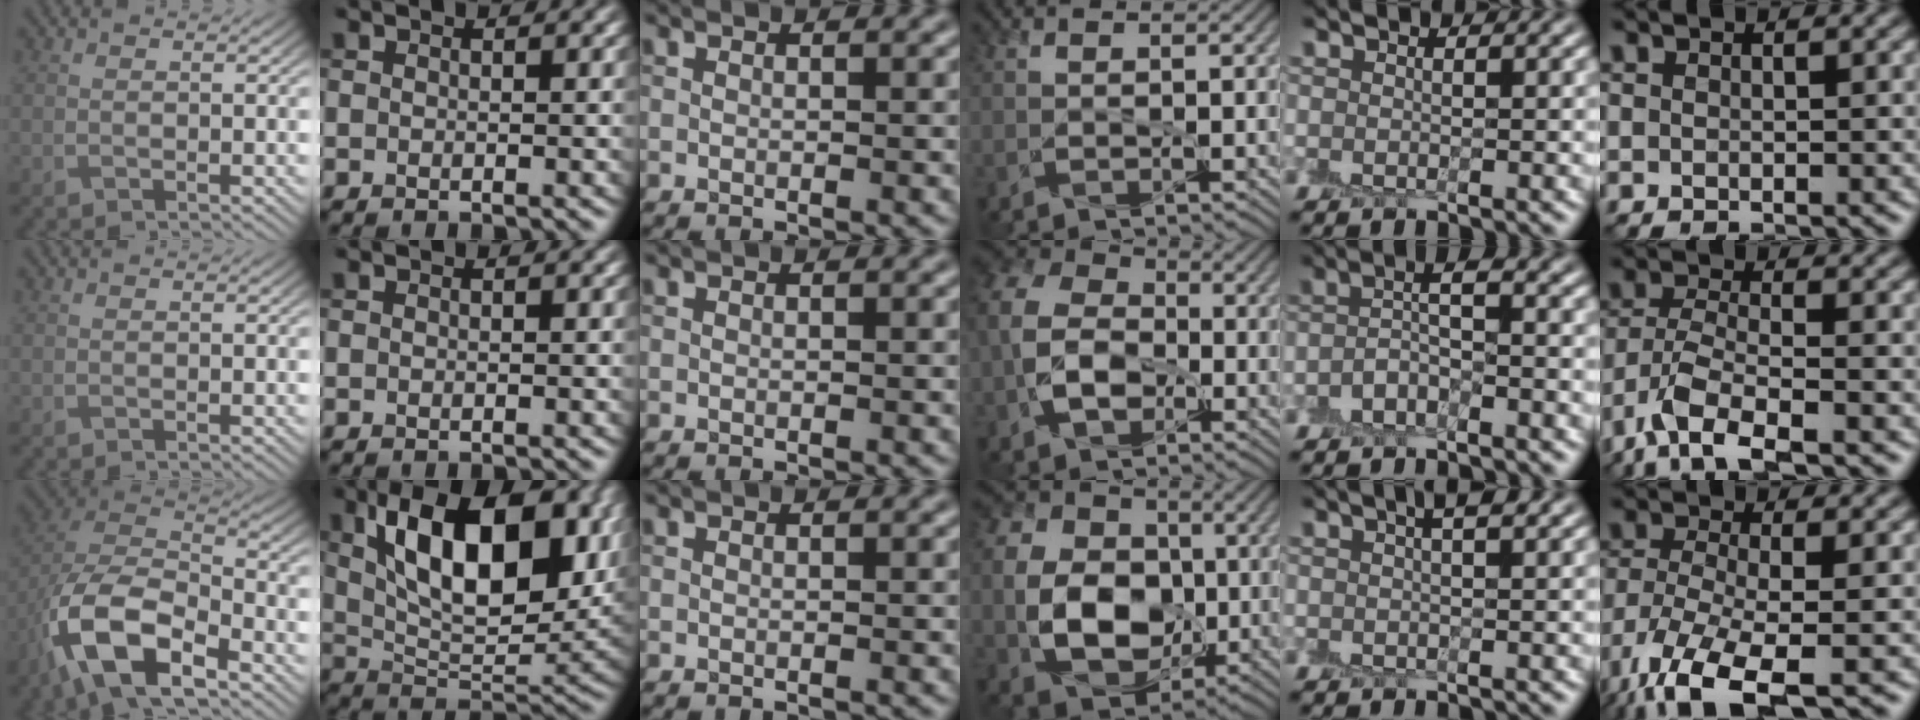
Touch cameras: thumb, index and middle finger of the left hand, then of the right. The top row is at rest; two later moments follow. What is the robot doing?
{"motion": "peel", "object": "envelope seal"}